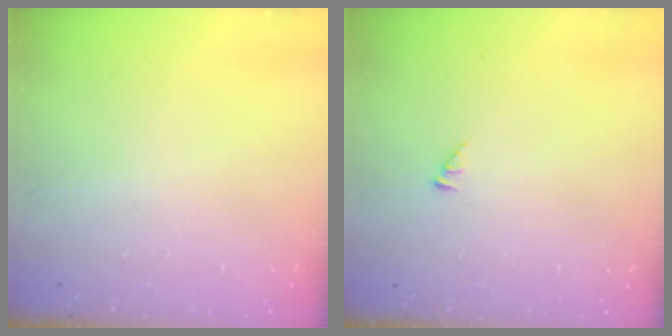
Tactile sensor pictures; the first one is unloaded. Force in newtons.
{"total": 0.7, "press": 0.7, "slide": 0.1}